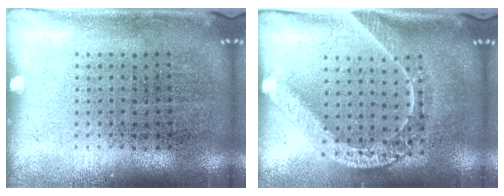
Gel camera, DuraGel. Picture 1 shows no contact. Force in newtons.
{"total": 2.1, "press": 1.7, "slide": 1.1}